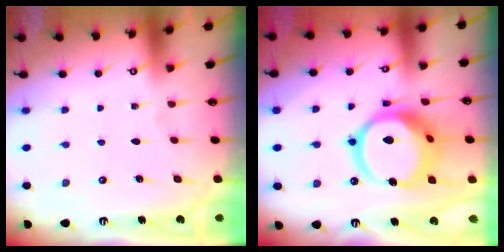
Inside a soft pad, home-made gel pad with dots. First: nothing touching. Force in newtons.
{"total": 16.8, "press": 16.7, "slide": 1.8}